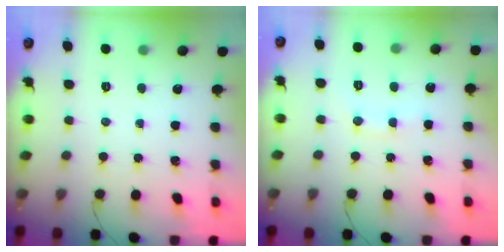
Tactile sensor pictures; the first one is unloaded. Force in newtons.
{"total": 7.0, "press": 6.9, "slide": 1.3}